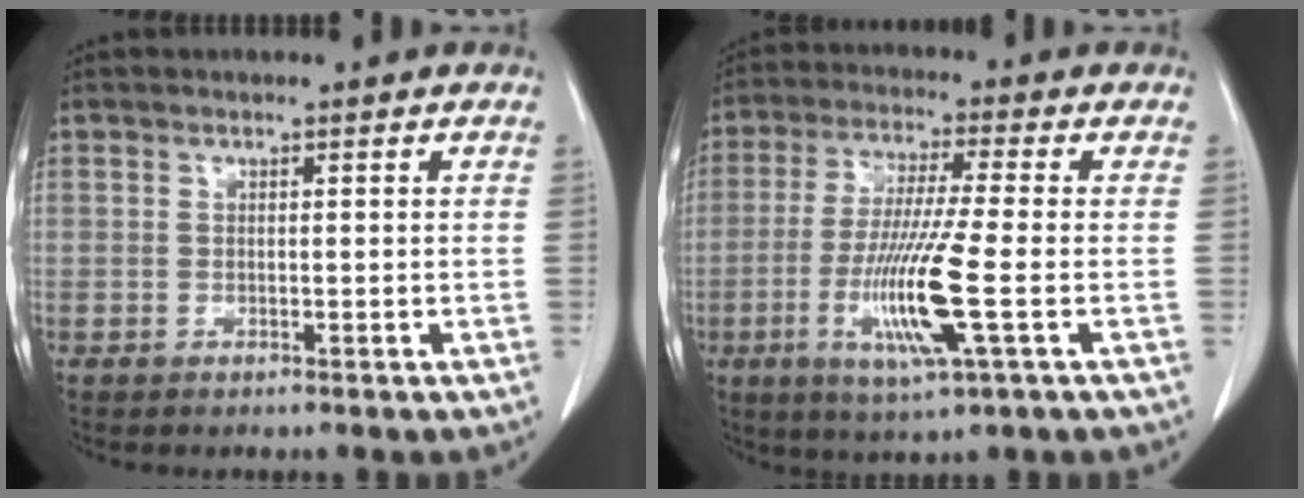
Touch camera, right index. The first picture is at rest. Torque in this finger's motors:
{"motor_torque": [2.12, -0.02, 1.01, 0.21]}